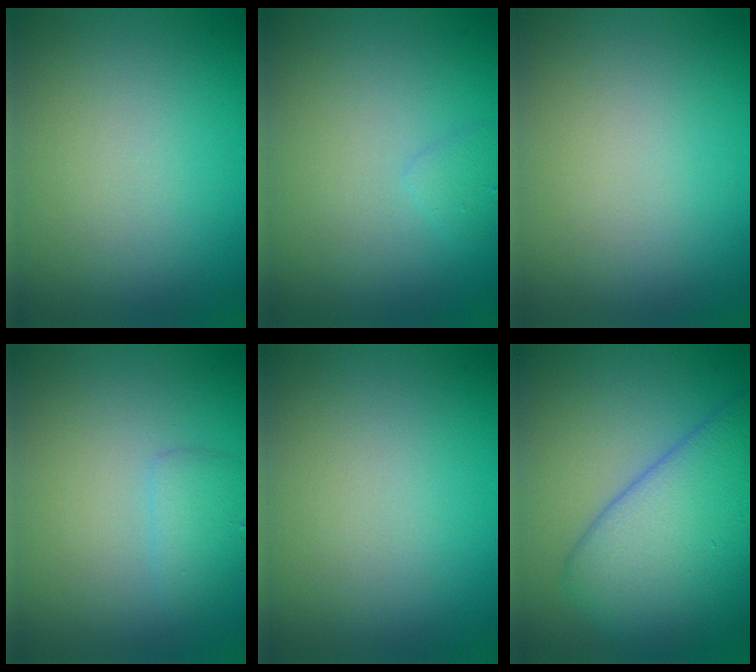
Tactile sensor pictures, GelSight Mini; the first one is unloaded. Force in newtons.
{"total": 0.9, "press": 0.9, "slide": 0.0}
{"total": 0.0}
{"total": 1.7, "press": 1.7, "slide": 0.1}
{"total": 0.0}
{"total": 8.9, "press": 8.9, "slide": 0.1}